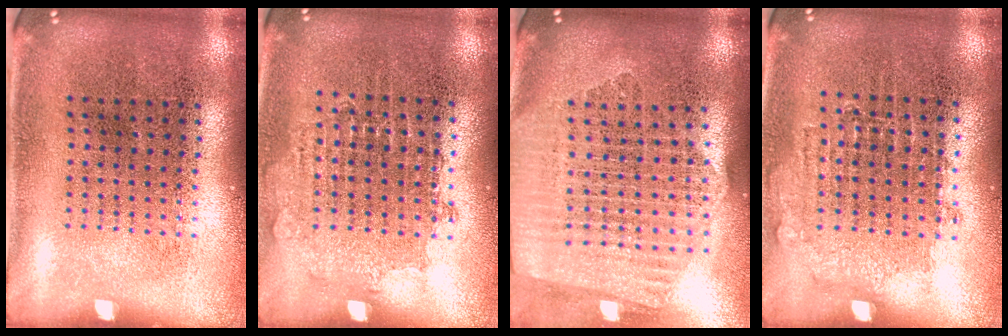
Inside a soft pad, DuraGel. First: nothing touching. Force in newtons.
{"total": 0.7, "press": 0.7, "slide": 0.2}
{"total": 2.4, "press": 2.2, "slide": 1.1}
{"total": 0.8, "press": 0.7, "slide": 0.3}